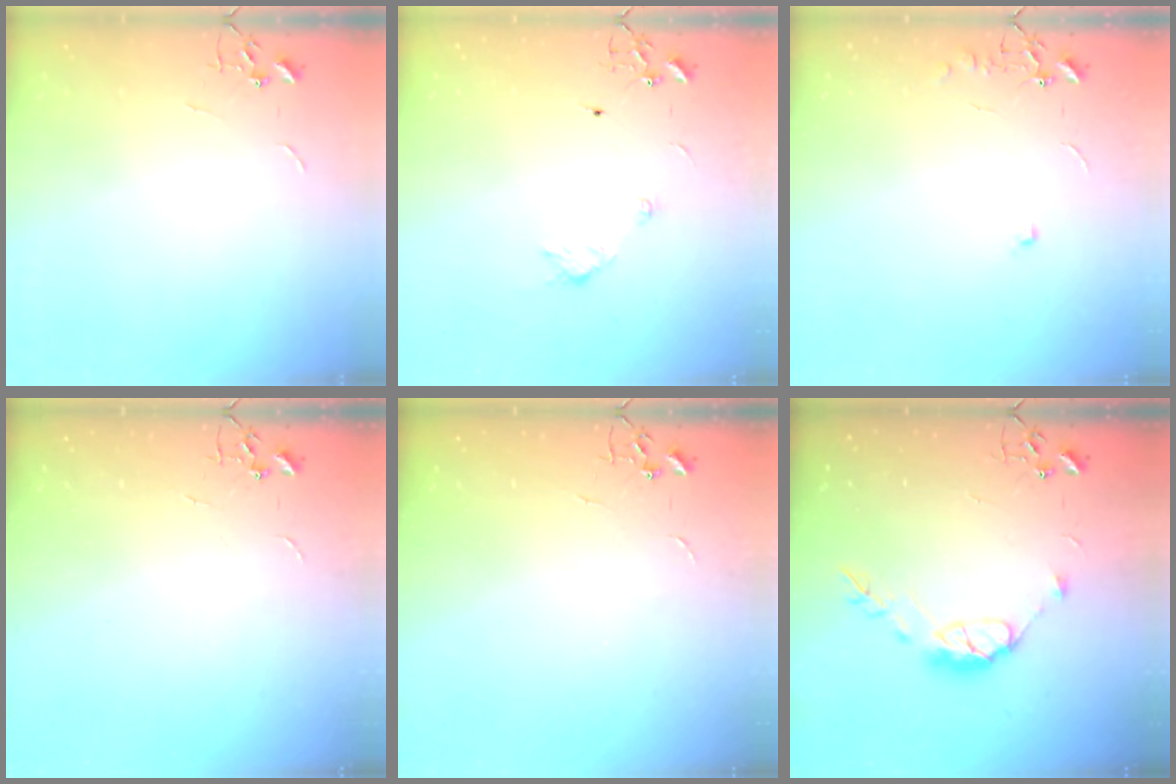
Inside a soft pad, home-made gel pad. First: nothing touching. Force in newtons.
{"total": 6.2, "press": 6.1, "slide": 0.8}
{"total": 6.2, "press": 6.1, "slide": 0.7}
{"total": 0.0}
{"total": 0.0}
{"total": 9.8, "press": 9.8, "slide": 0.7}